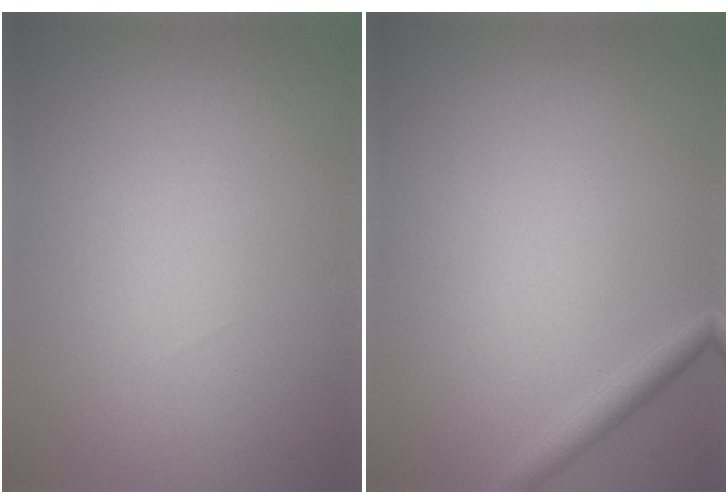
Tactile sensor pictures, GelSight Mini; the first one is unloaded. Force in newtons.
{"total": 1.4, "press": 1.4, "slide": 0.1}